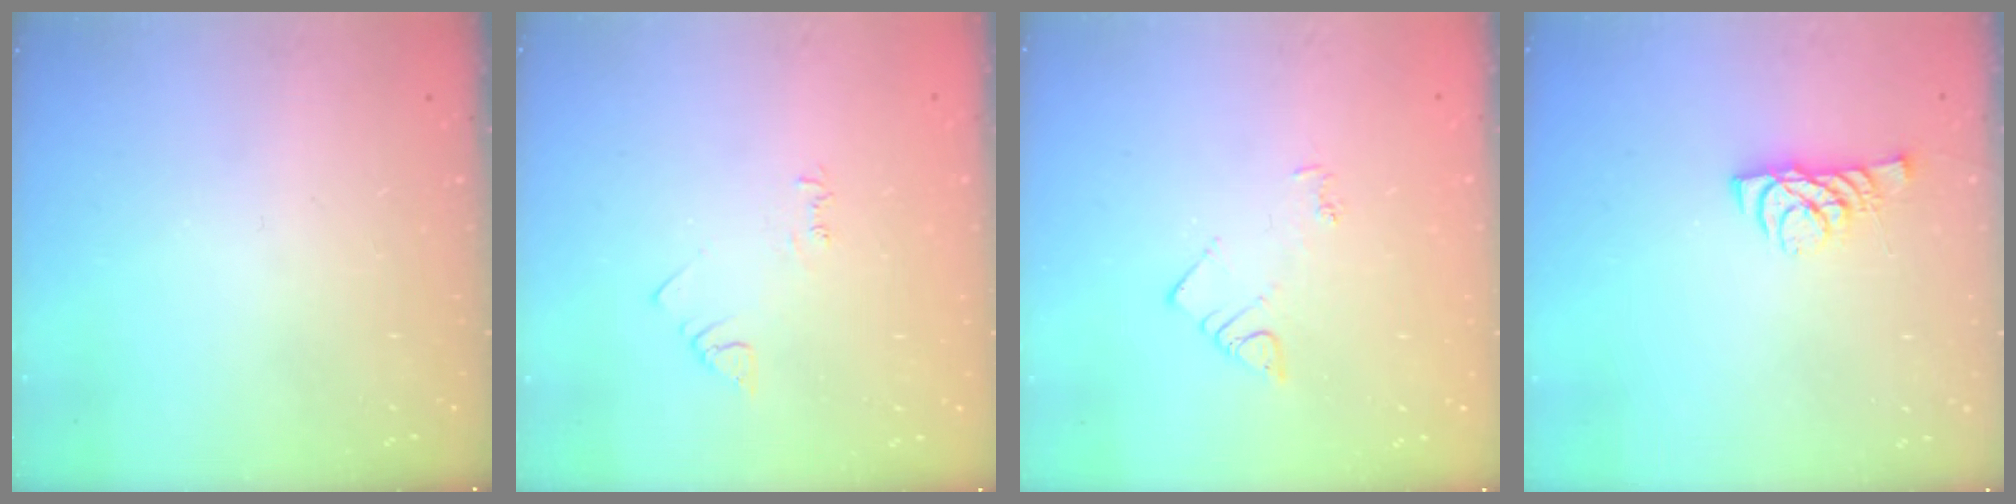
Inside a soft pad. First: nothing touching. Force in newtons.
{"total": 4.7, "press": 4.7, "slide": 0.7}
{"total": 4.3, "press": 4.2, "slide": 0.6}
{"total": 5.3, "press": 5.2, "slide": 0.9}